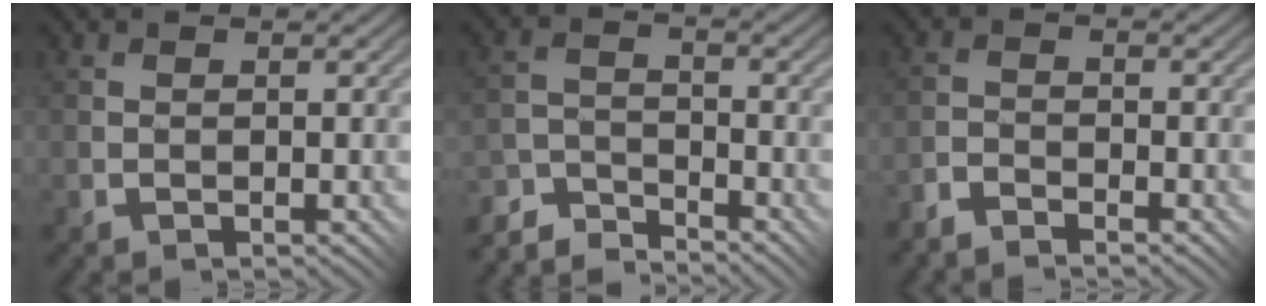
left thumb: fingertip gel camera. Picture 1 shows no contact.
{"total": 5.5, "force": [-5.3, 1.1, 1.1], "torque": [-0.023, 0.006, -0.110]}
{"total": 2.8, "force": [-2.6, 0.5, 0.8], "torque": [-0.014, 0.005, -0.056]}